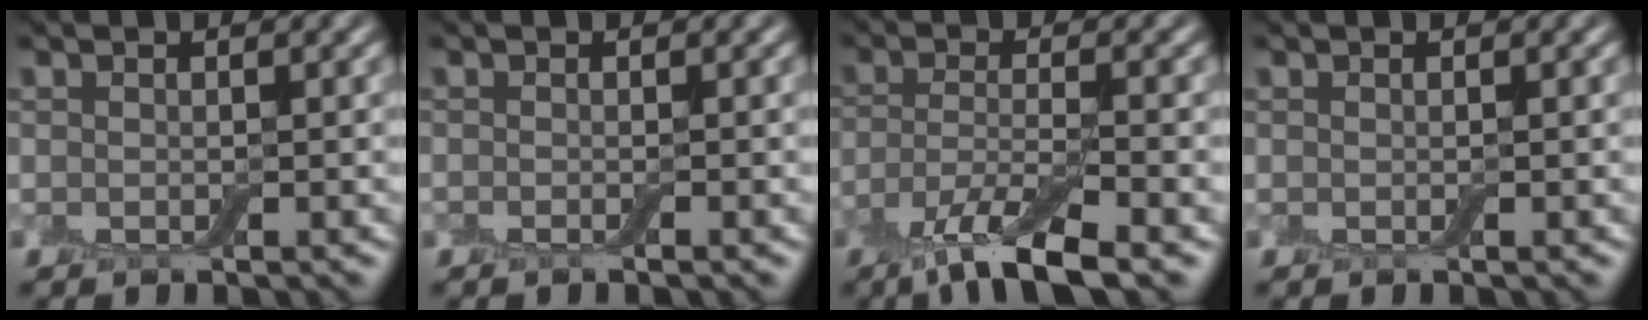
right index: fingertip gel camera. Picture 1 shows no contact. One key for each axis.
{"total": 0.5, "fx": -0.3, "fy": 0.0, "fz": 0.4, "tx": -0.008, "ty": -0.001, "tz": -0.007}
{"total": 6.1, "fx": -3.8, "fy": 1.4, "fz": 4.6, "tx": -0.091, "ty": -0.010, "tz": -0.079}
{"total": 0.0}